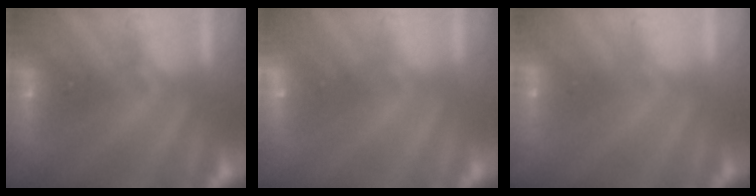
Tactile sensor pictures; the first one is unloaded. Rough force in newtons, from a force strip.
{"total": 2.4}
{"total": 2.9}